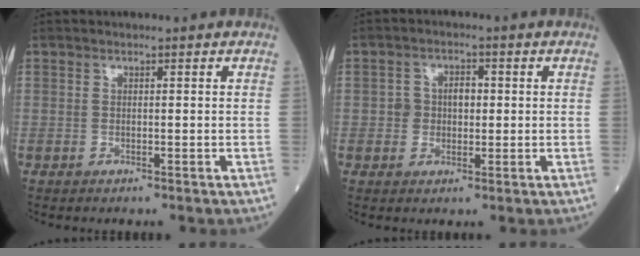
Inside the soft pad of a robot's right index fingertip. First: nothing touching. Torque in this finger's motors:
{"motor_torque": [0.04, 0.00, 0.04, 0.00]}